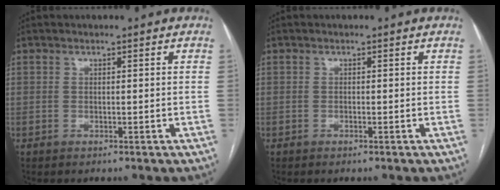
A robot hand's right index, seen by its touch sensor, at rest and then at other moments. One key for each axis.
{"total": 0.0}